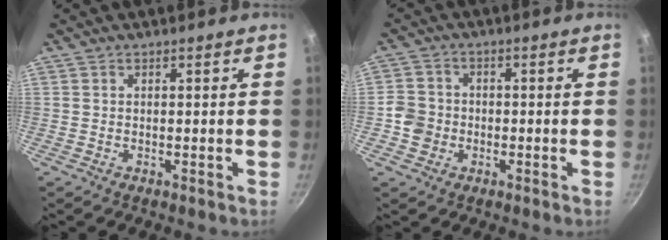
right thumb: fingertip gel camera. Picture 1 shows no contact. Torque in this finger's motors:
{"motor_torque": [0.01, 0.15, 0.16, 0.05, 0.06]}